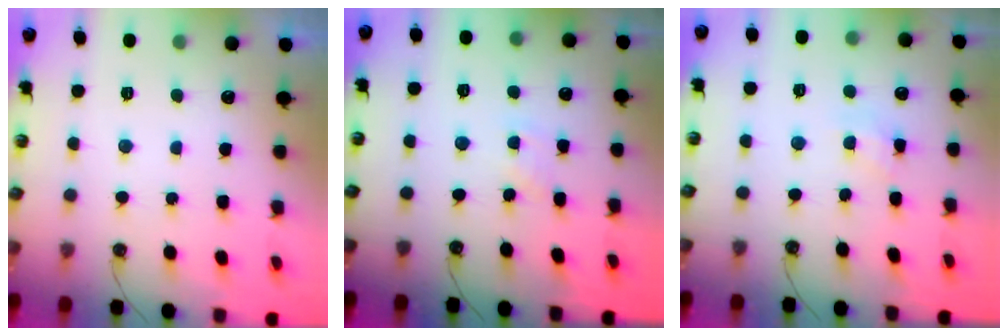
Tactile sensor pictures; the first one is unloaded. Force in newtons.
{"total": 2.4, "press": 2.4, "slide": 0.3}
{"total": 3.3, "press": 3.2, "slide": 0.5}